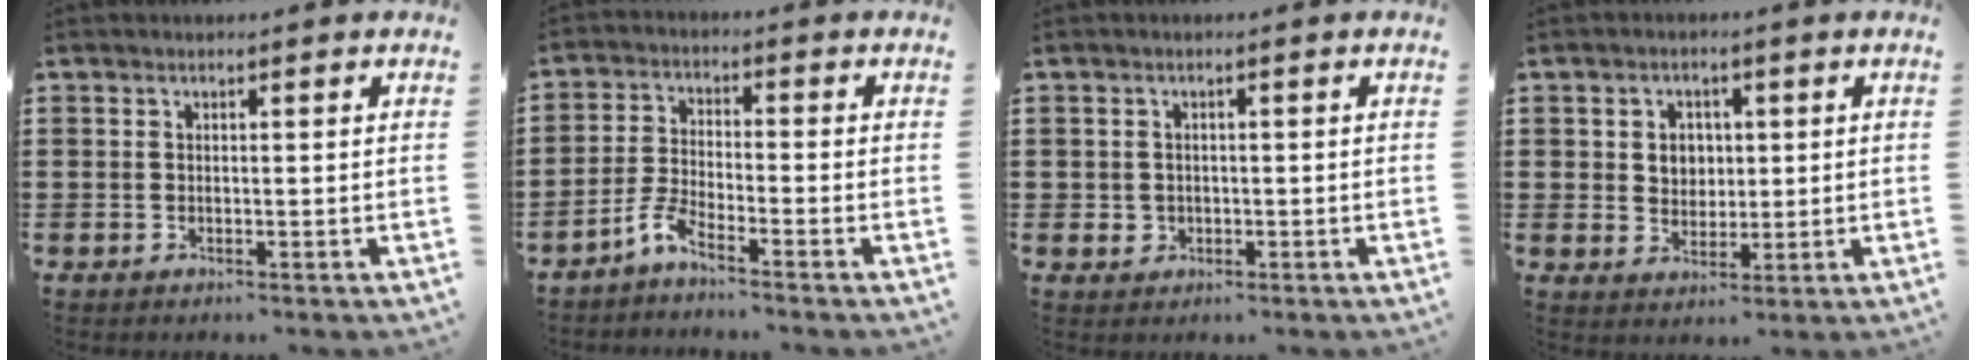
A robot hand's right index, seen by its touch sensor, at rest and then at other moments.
{"total": 3.8, "force": [-3.3, 0.3, 1.8], "torque": [-0.064, -0.006, -0.075]}
{"total": 1.3, "force": [-0.1, 1.3, 0.1], "torque": [-0.008, 0.006, -0.005]}
{"total": 3.5, "force": [0.8, 3.2, 1.3], "torque": [-0.038, 0.010, 0.011]}